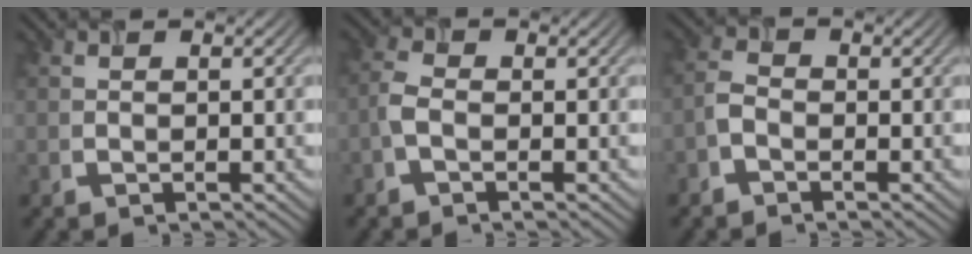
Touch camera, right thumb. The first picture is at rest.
{"total": 2.2, "force": [-0.9, 1.0, 1.7], "torque": [-0.045, 0.003, -0.028]}
{"total": 2.1, "force": [-1.3, 1.2, 1.1], "torque": [-0.025, 0.005, -0.036]}